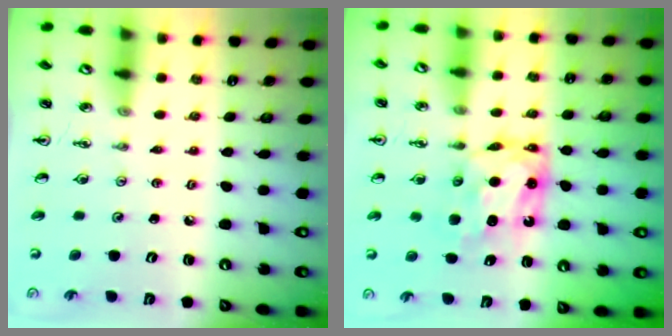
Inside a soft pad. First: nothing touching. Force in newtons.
{"total": 7.7, "press": 7.7, "slide": 0.8}